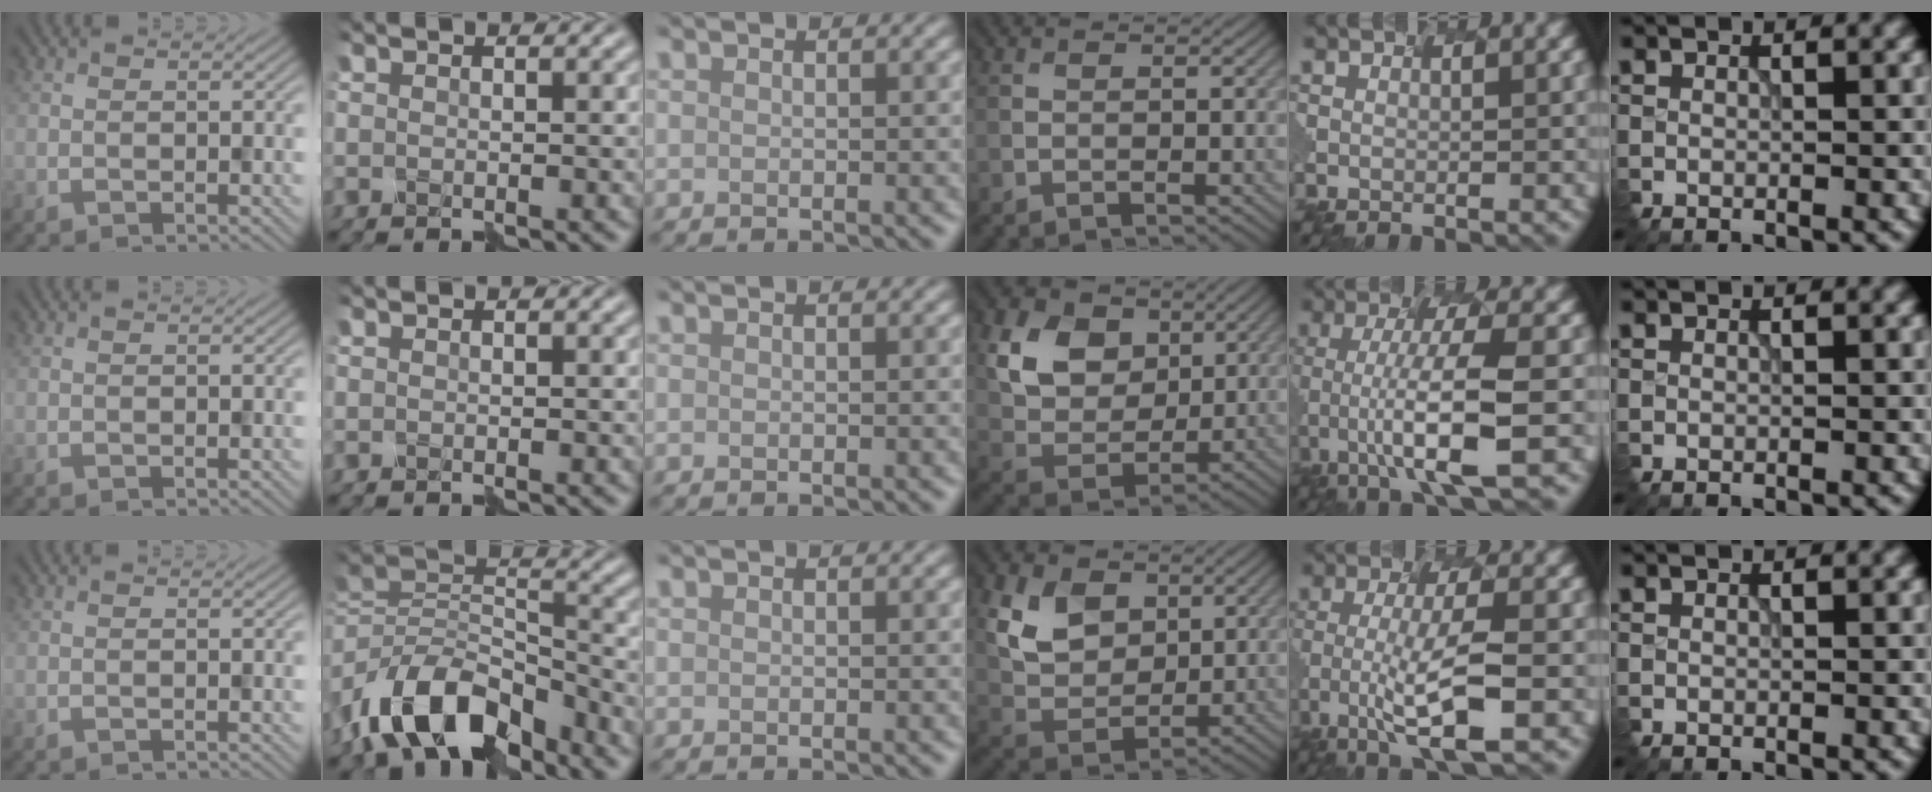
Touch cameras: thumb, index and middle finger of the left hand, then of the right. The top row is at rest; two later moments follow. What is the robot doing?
{"motion": "disassemble", "object": "puzzle pieces"}